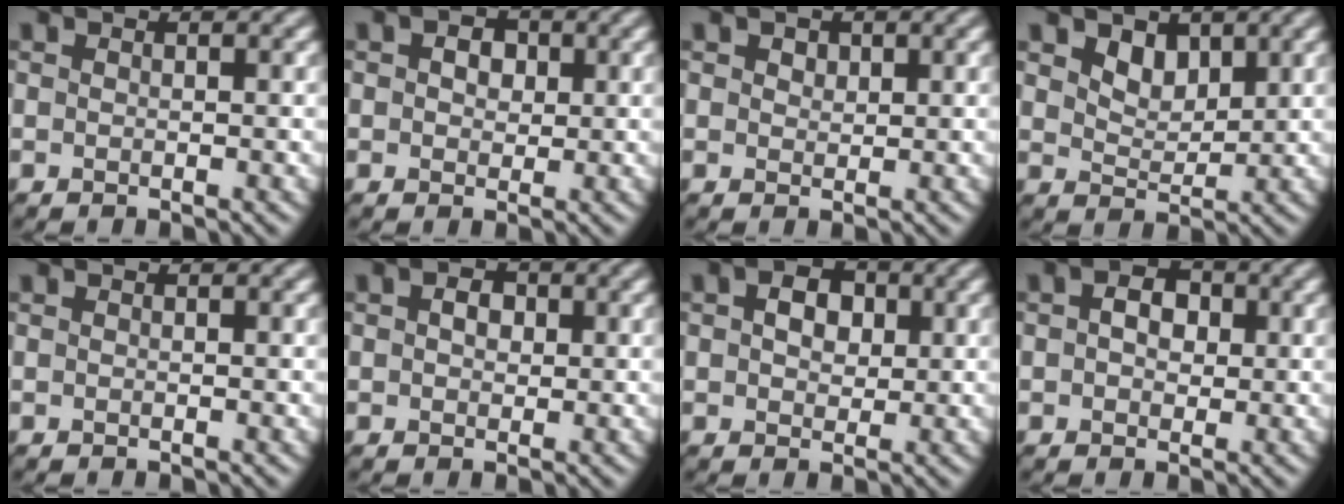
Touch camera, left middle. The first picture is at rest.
{"total": 2.7, "force": [0.9, 1.9, 1.7], "torque": [-0.022, 0.006, 0.003]}
{"total": 1.2, "force": [0.8, 0.8, 0.5], "torque": [-0.008, 0.000, 0.011]}
{"total": 2.4, "force": [1.5, 1.4, 1.2], "torque": [-0.027, -0.006, 0.027]}
{"total": 0.0}
{"total": 1.8, "force": [0.4, 1.3, 1.2], "torque": [-0.019, 0.002, 0.002]}
{"total": 3.1, "force": [0.8, 2.2, 2.0], "torque": [-0.038, 0.004, 0.008]}
{"total": 3.2, "force": [0.6, 2.2, 2.1], "torque": [-0.032, 0.007, 0.000]}